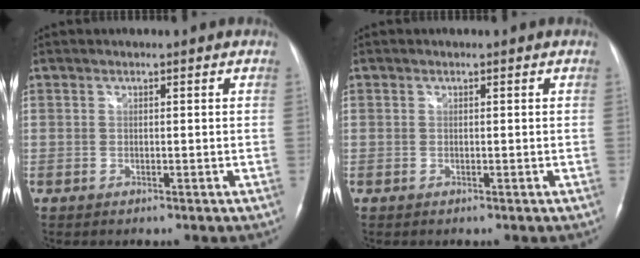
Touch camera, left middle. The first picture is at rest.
{"total": 0.0}